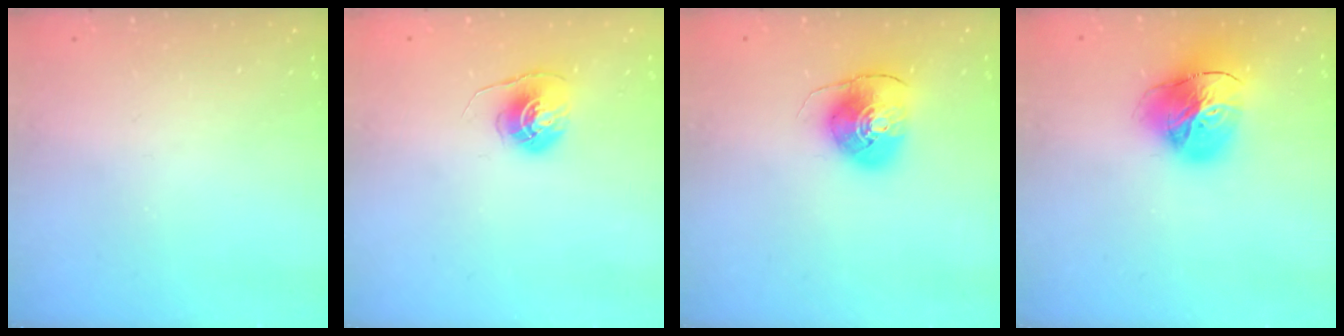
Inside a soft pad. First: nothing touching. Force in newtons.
{"total": 6.0, "press": 6.0, "slide": 0.4}
{"total": 8.6, "press": 8.5, "slide": 1.1}
{"total": 19.8, "press": 19.6, "slide": 2.3}